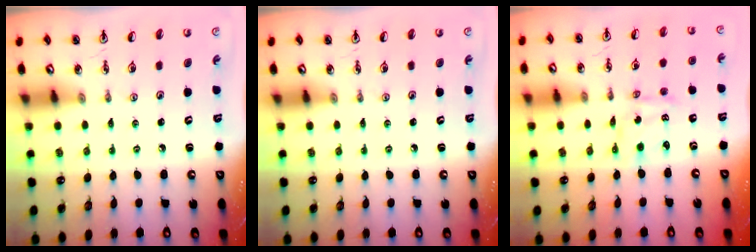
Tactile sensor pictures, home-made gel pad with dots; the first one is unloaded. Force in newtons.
{"total": 0.0}
{"total": 1.9, "press": 1.9, "slide": 0.1}